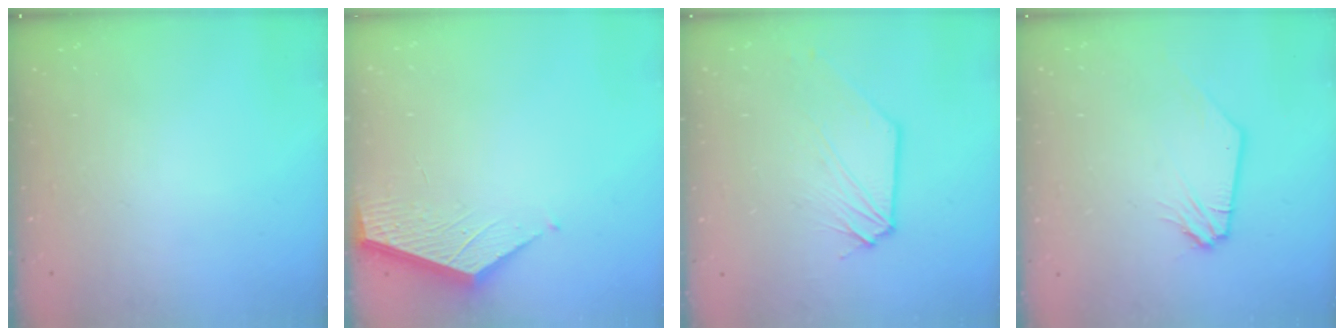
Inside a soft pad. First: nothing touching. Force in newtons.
{"total": 1.9, "press": 1.9, "slide": 0.2}
{"total": 1.1, "press": 1.1, "slide": 0.1}
{"total": 1.4, "press": 1.3, "slide": 0.3}